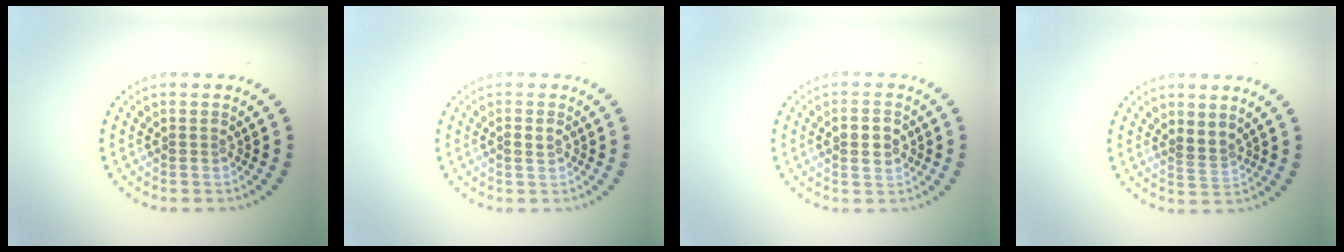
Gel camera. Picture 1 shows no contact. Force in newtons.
{"total": 1.1, "press": 1.1, "slide": 0.4}
{"total": 3.0, "press": 3.0, "slide": 0.1}
{"total": 1.6, "press": 1.4, "slide": 0.9}